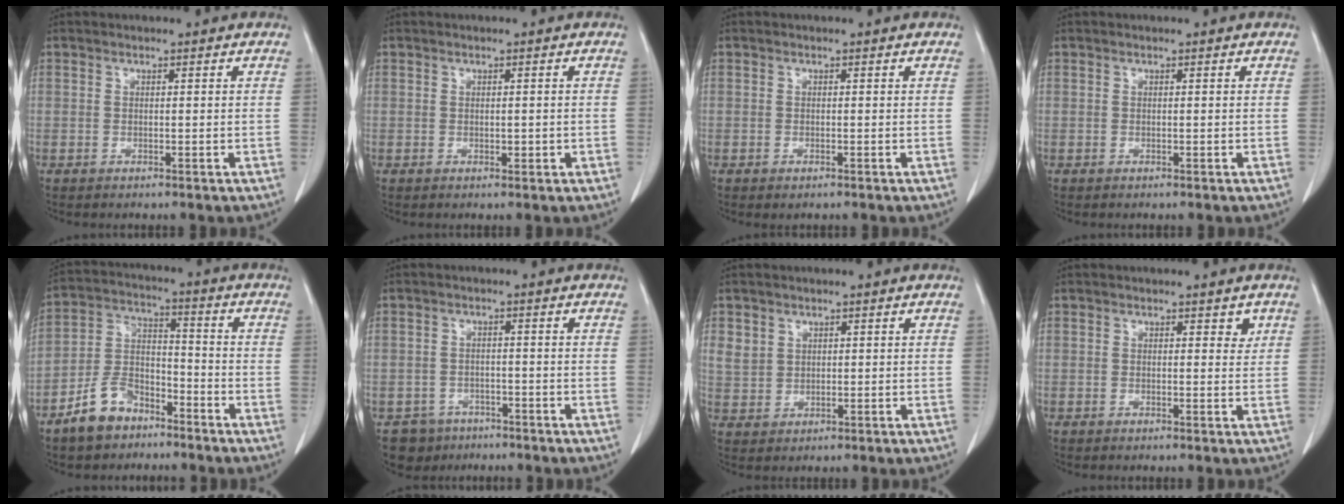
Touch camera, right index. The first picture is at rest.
{"total": 1.0, "force": [-0.1, 0.6, 0.8], "torque": [-0.008, 0.000, 0.002]}
{"total": 0.6, "force": [-0.4, 0.2, 0.4], "torque": [-0.006, -0.002, -0.004]}
{"total": 0.0}
{"total": 8.9, "force": [-6.3, 4.9, 4.1], "torque": [-0.093, 0.008, -0.120]}
{"total": 4.6, "force": [-3.2, 3.3, -0.1], "torque": [0.006, 0.007, -0.048]}
{"total": 3.5, "force": [1.7, 3.0, 0.9], "torque": [-0.016, 0.002, 0.040]}
{"total": 1.5, "force": [0.9, 0.8, 0.8], "torque": [-0.003, -0.004, 0.008]}